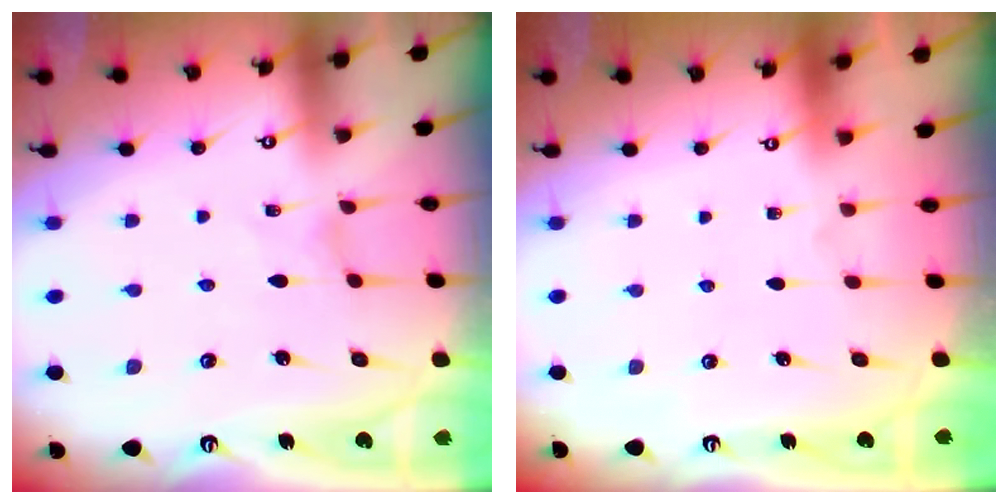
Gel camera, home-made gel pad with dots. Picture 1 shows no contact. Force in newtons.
{"total": 0.0}